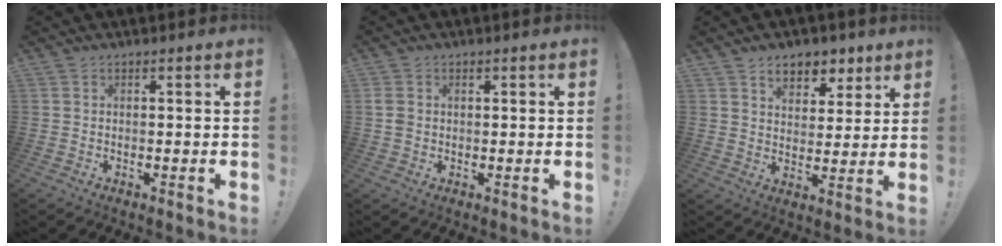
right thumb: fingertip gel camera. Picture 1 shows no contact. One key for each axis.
{"total": 2.2, "fx": 0.4, "fy": 1.8, "fz": 1.2, "tx": -0.019, "ty": 0.005, "tz": 0.008}
{"total": 8.3, "fx": 5.4, "fy": 5.4, "fz": 3.1, "tx": -0.027, "ty": -0.040, "tz": 0.099}